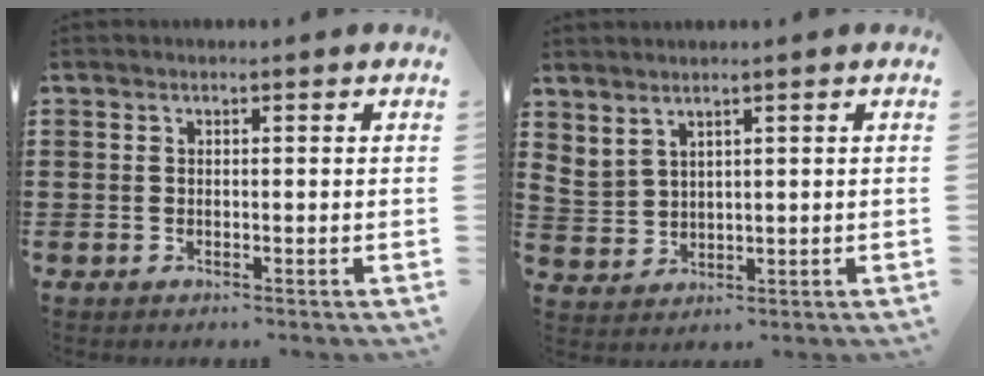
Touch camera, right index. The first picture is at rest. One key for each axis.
{"total": 2.4, "fx": 2.1, "fy": 1.0, "fz": 0.3, "tx": -0.017, "ty": 0.003, "tz": 0.041}